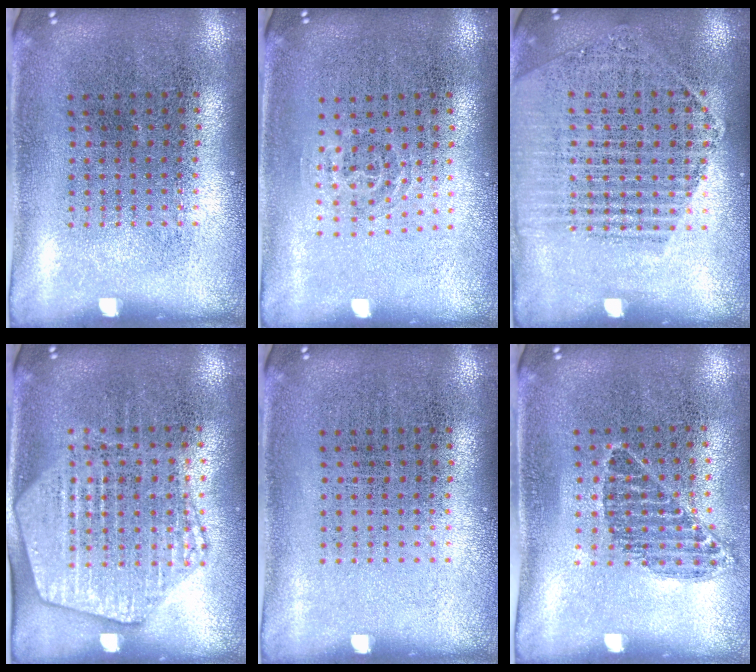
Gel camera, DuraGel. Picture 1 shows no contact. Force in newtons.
{"total": 0.8, "press": 0.5, "slide": 0.7}
{"total": 1.6, "press": 1.5, "slide": 0.4}
{"total": 1.9, "press": 1.8, "slide": 0.7}
{"total": 0.0}
{"total": 0.8, "press": 0.7, "slide": 0.4}